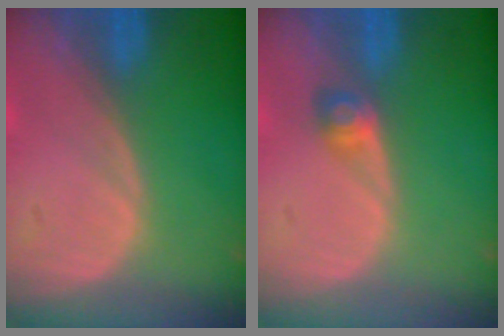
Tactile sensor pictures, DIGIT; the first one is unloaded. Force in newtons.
{"total": 2.5, "press": 2.3, "slide": 1.0}